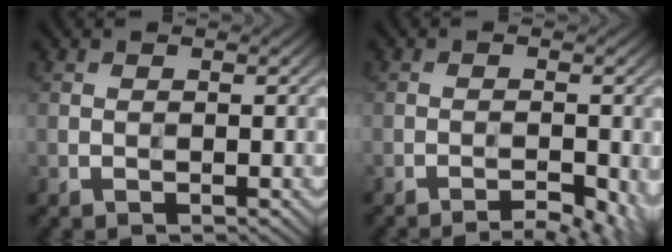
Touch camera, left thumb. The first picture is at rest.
{"total": 3.8, "force": [-2.7, 0.7, 2.5], "torque": [-0.042, 0.001, -0.038]}